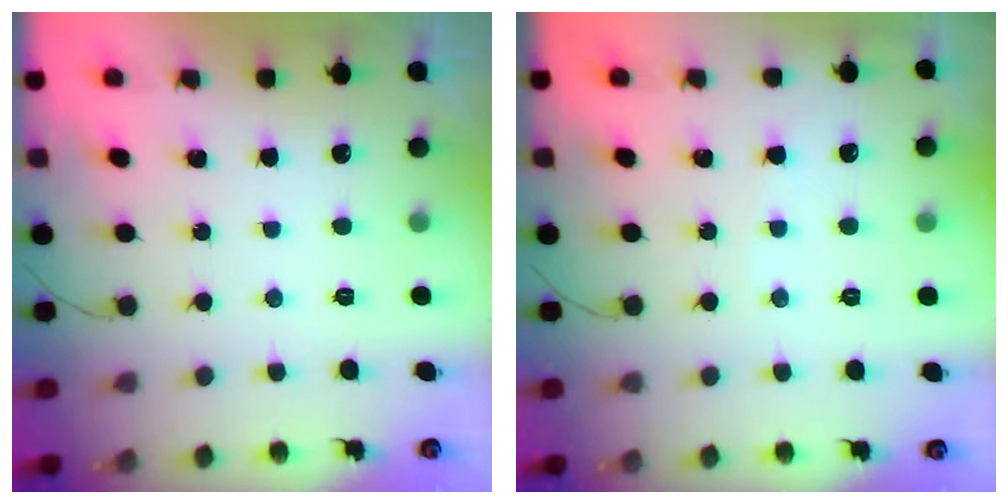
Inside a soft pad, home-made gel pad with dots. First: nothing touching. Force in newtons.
{"total": 2.5, "press": 2.5, "slide": 0.3}